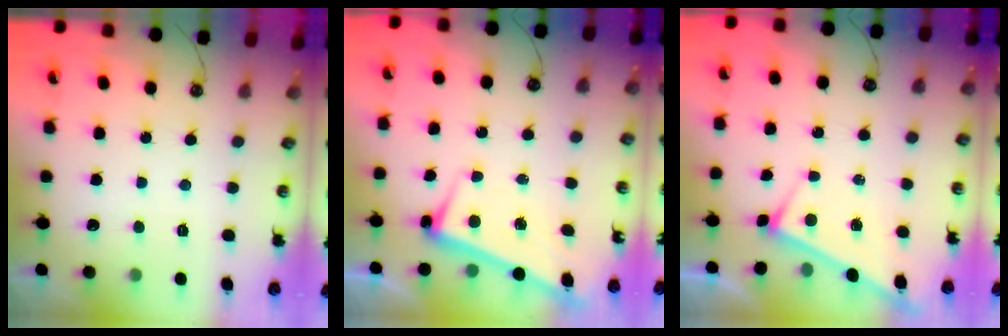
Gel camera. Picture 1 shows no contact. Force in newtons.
{"total": 2.6, "press": 2.5, "slide": 0.7}
{"total": 3.0, "press": 3.0, "slide": 0.2}